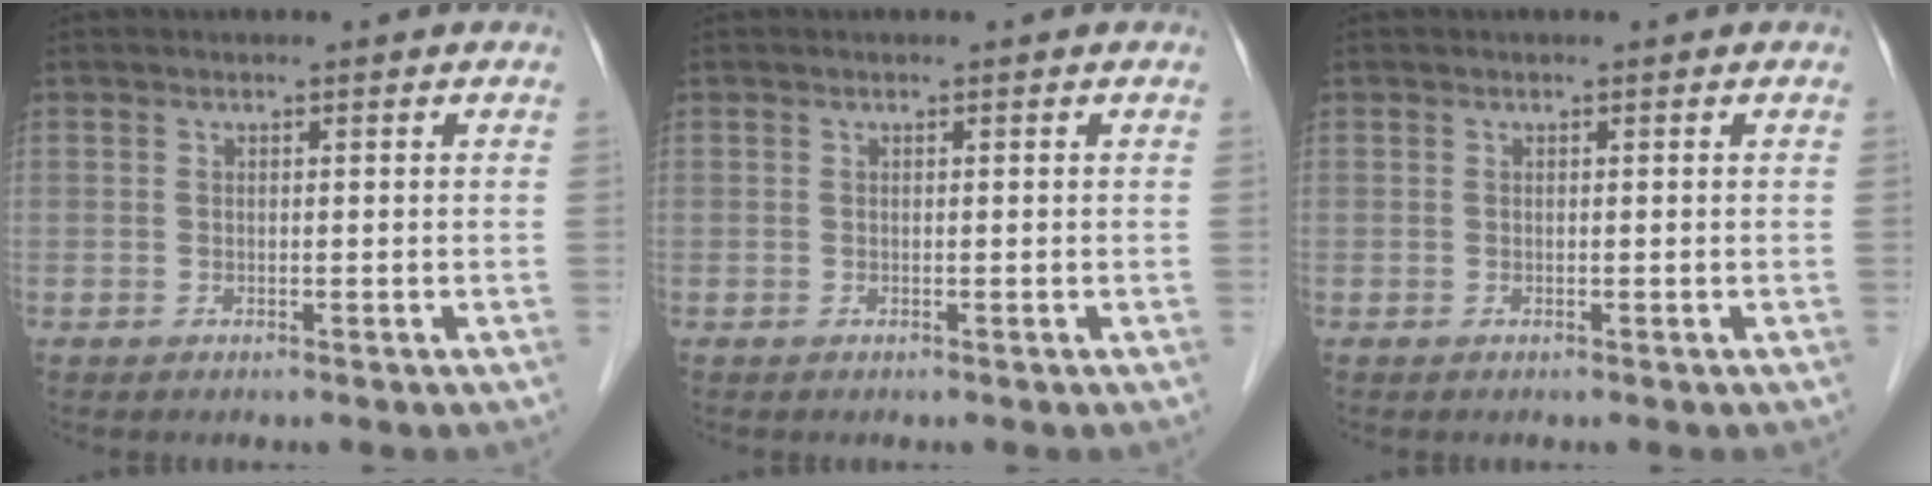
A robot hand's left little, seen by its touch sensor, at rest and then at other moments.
{"total": 0.0}
{"total": 0.0}